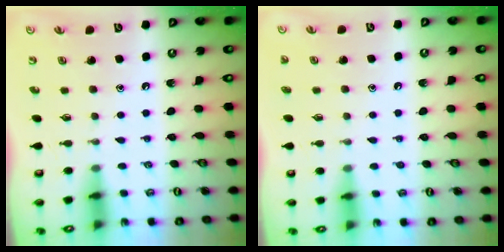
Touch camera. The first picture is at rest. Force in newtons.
{"total": 0.8, "press": 0.8, "slide": 0.1}